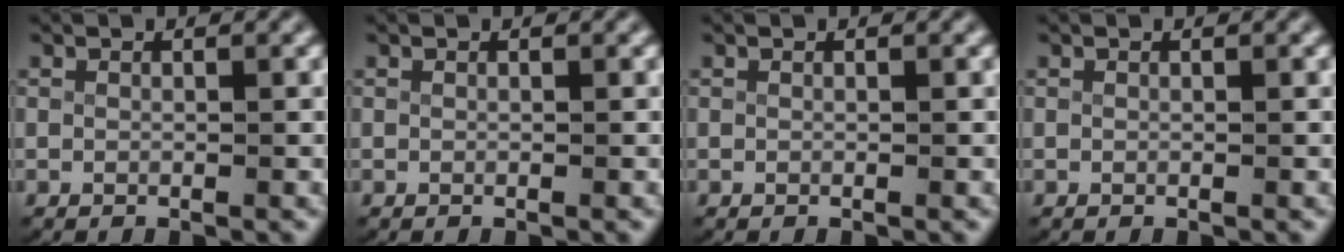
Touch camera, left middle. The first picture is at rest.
{"total": 0.0}
{"total": 0.0}
{"total": 0.0}